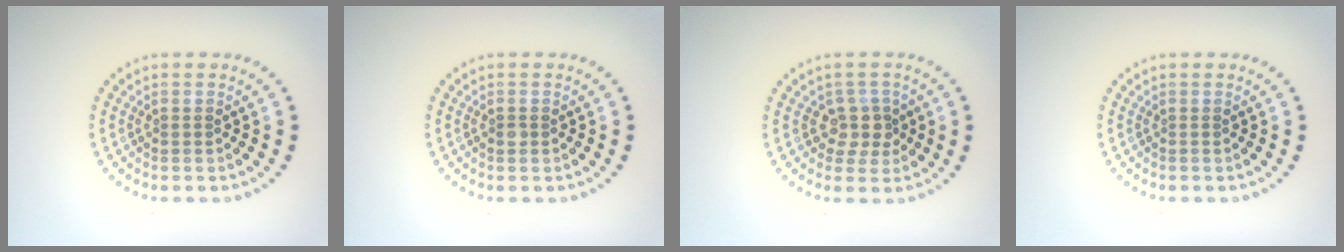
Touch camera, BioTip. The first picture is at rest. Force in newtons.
{"total": 0.8, "press": 0.8, "slide": 0.1}
{"total": 2.5, "press": 2.1, "slide": 1.4}
{"total": 0.0}